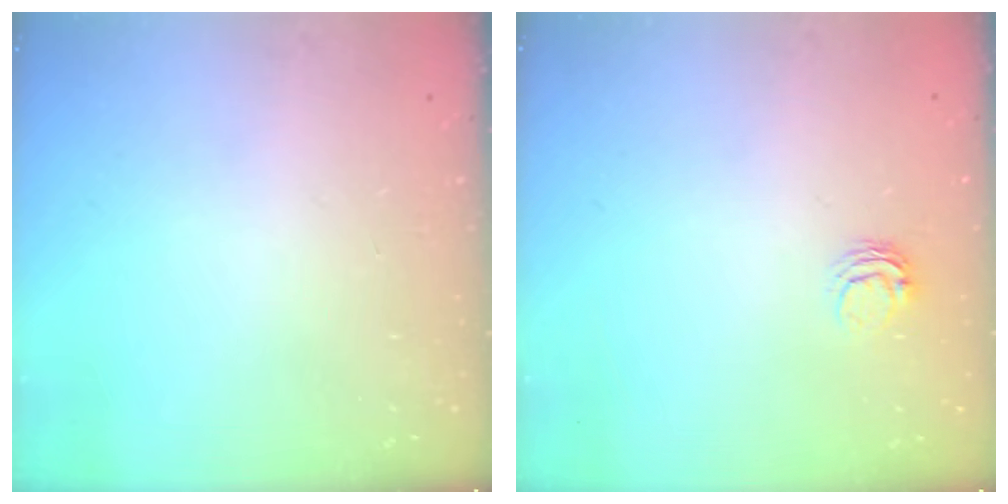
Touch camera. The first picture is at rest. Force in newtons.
{"total": 4.2, "press": 4.2, "slide": 0.3}